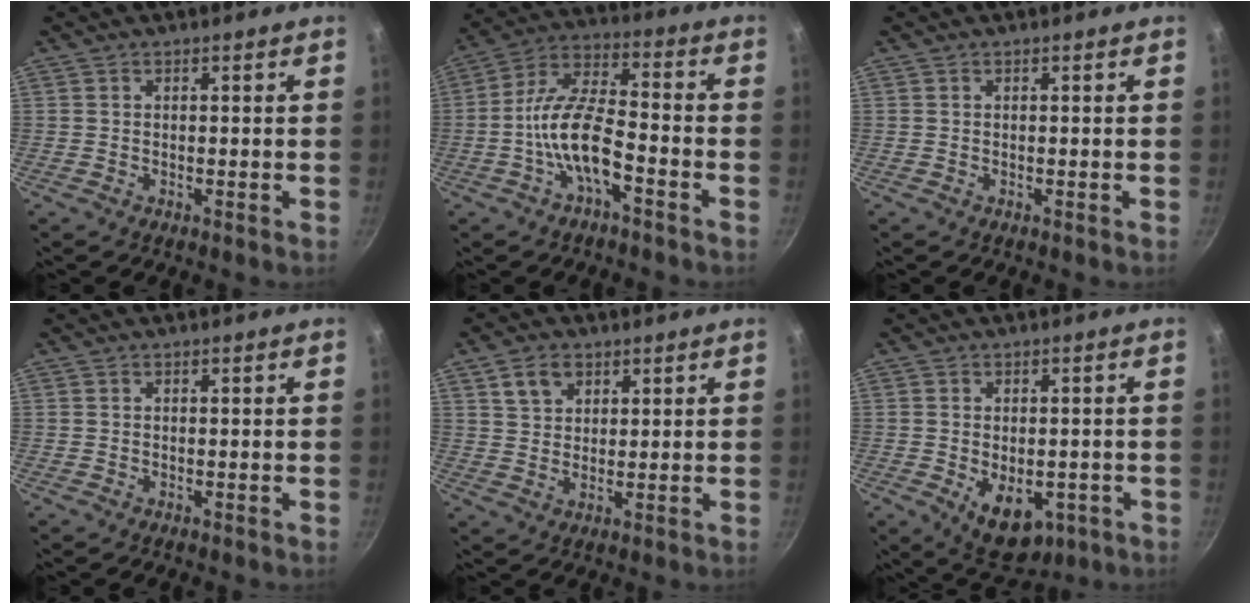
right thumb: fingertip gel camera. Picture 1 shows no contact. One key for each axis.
{"total": 11.9, "fx": -4.6, "fy": 4.5, "fz": 10.0, "tx": -0.186, "ty": 0.044, "tz": -0.098}
{"total": 0.0}
{"total": 0.0}
{"total": 5.6, "fx": 2.9, "fy": 3.8, "fz": 2.9, "tx": -0.038, "ty": -0.005, "tz": 0.054}
{"total": 9.7, "fx": -2.7, "fy": 6.1, "fz": 7.0, "tx": -0.073, "ty": -0.001, "tz": -0.021}